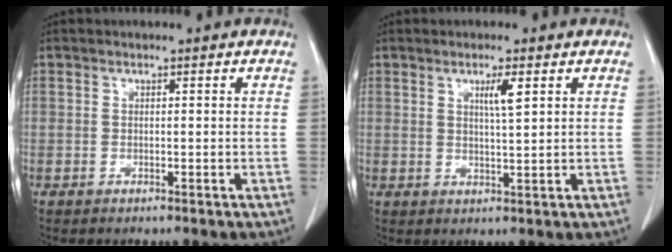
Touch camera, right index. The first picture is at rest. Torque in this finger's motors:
{"motor_torque": [0.37, 0.33, 0.04, 0.02]}